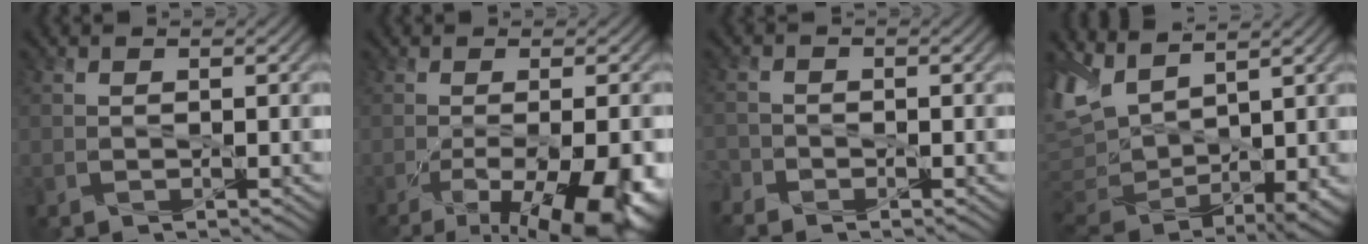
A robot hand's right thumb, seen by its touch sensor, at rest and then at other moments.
{"total": 12.4, "force": [-6.0, 3.9, 10.1], "torque": [-0.141, -0.020, -0.069]}
{"total": 2.1, "force": [-1.9, 0.8, 0.5], "torque": [-0.014, -0.009, -0.049]}
{"total": 10.7, "force": [4.9, 5.6, 7.7], "torque": [-0.212, 0.000, 0.098]}